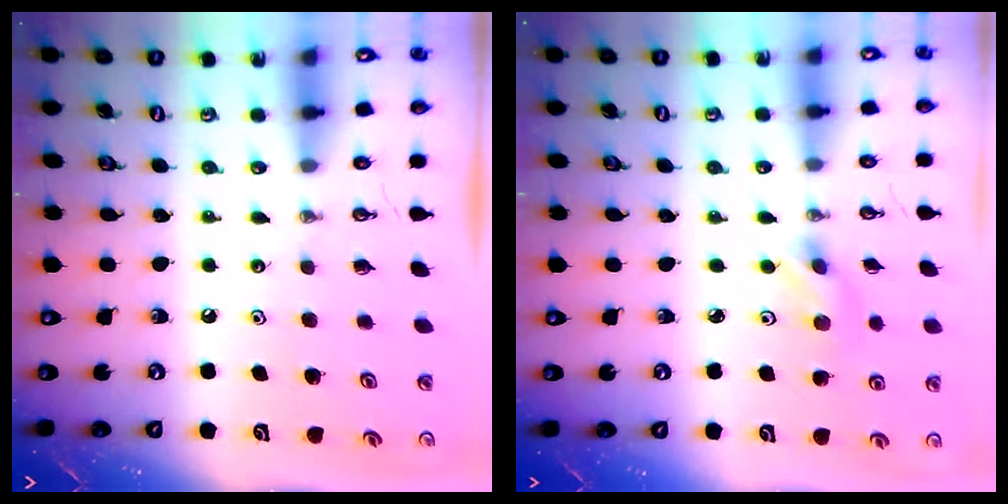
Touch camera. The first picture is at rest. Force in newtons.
{"total": 2.9, "press": 2.8, "slide": 0.7}